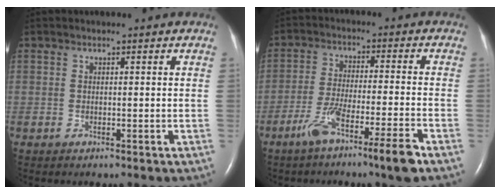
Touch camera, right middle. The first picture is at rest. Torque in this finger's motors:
{"motor_torque": [1.20, -0.90, 0.52, 0.08]}